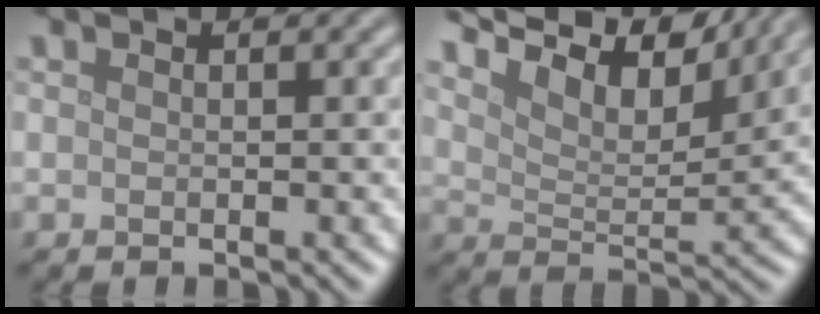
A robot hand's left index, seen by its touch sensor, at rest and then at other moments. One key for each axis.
{"total": 10.3, "fx": 8.5, "fy": 2.8, "fz": 5.1, "tx": -0.111, "ty": 0.013, "tz": 0.113}